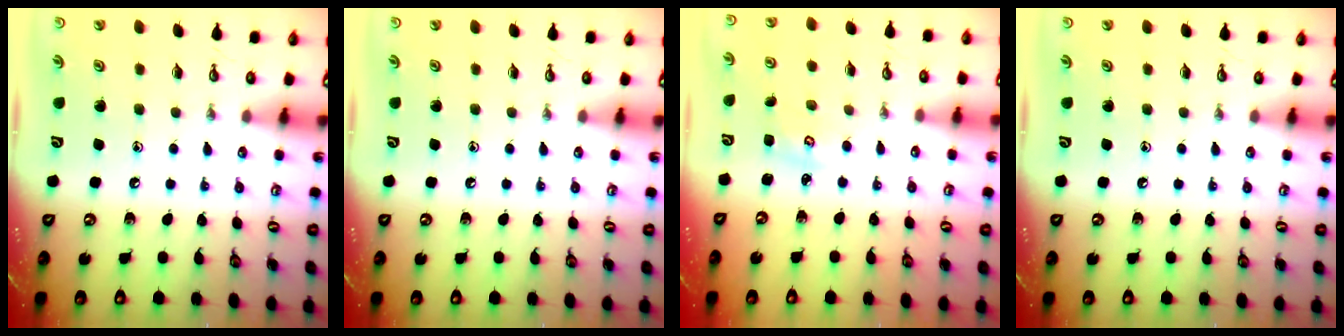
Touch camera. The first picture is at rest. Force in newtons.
{"total": 0.0}
{"total": 1.7, "press": 1.7, "slide": 0.2}
{"total": 0.0}